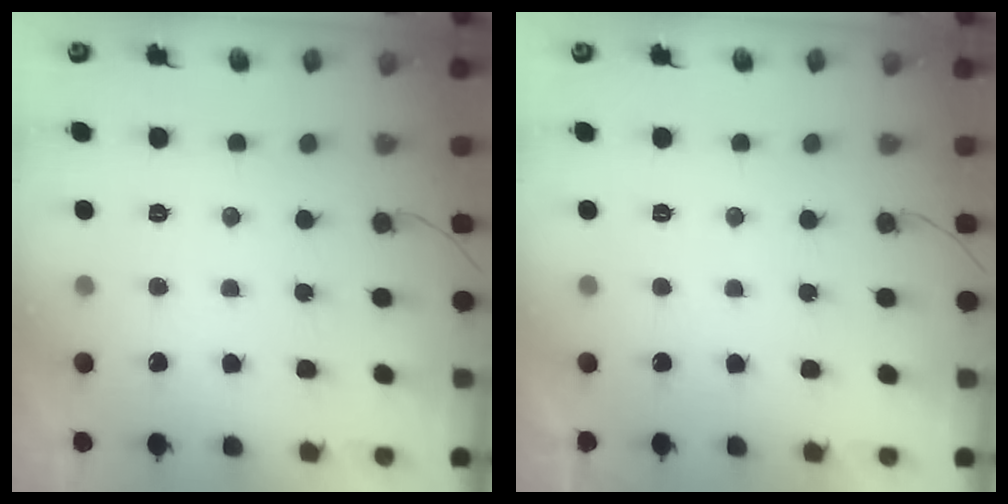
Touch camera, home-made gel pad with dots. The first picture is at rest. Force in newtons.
{"total": 2.1, "press": 2.1, "slide": 0.4}